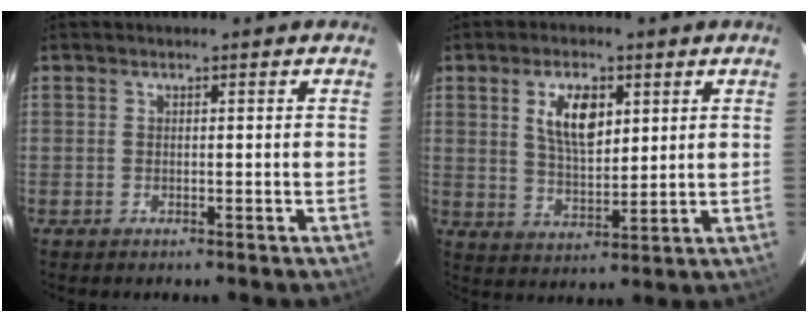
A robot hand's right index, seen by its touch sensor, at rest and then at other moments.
{"total": 8.5, "force": [3.2, 4.0, 6.8], "torque": [-0.122, 0.006, 0.063]}